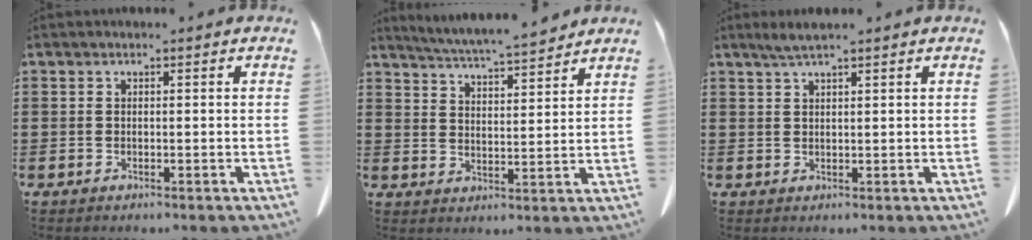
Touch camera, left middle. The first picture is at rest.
{"total": 5.6, "force": [5.4, -0.3, 1.4], "torque": [-0.048, -0.031, 0.094]}
{"total": 2.1, "force": [1.6, 0.1, 1.3], "torque": [-0.028, 0.002, 0.029]}